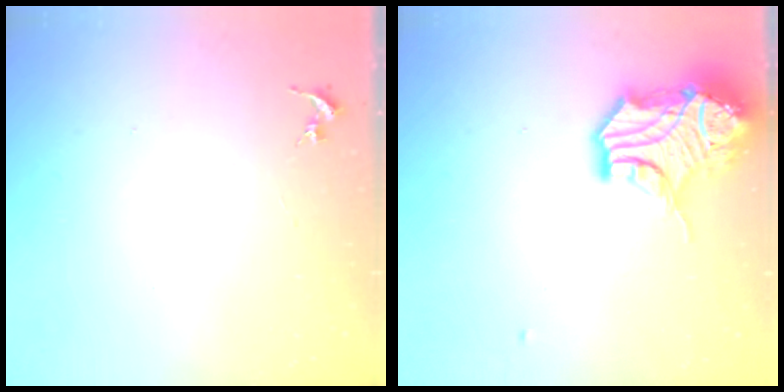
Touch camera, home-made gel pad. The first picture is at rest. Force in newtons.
{"total": 15.8, "press": 15.6, "slide": 2.2}